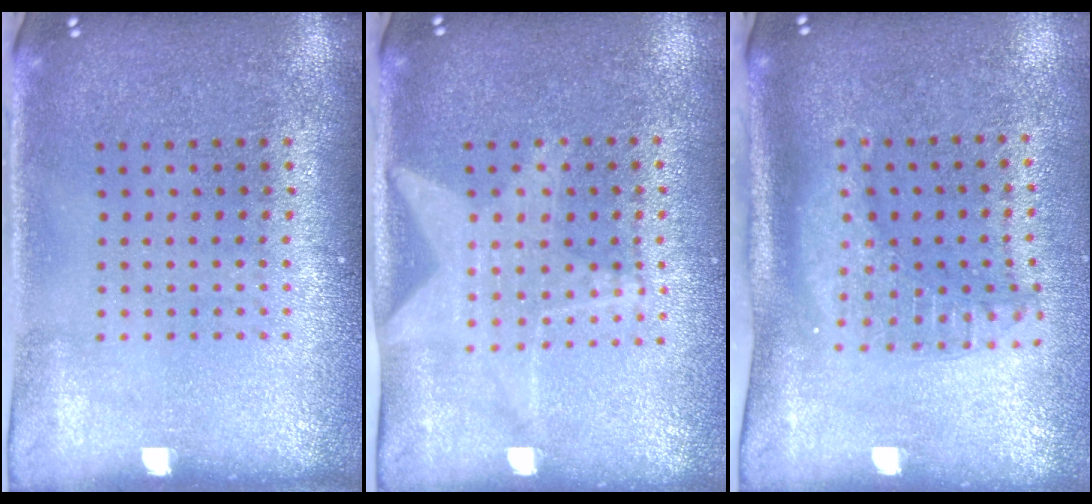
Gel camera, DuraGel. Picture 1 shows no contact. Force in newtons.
{"total": 1.4, "press": 1.4, "slide": 0.2}
{"total": 2.0, "press": 1.5, "slide": 1.3}